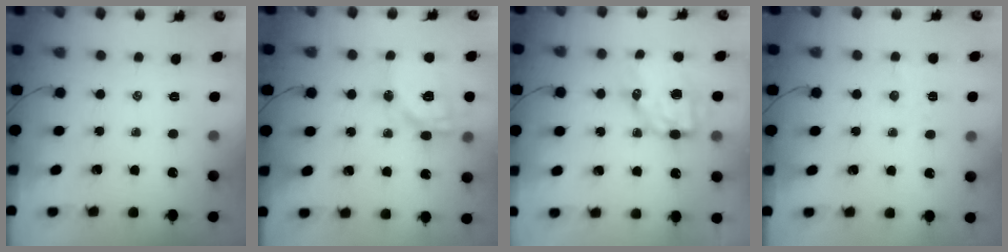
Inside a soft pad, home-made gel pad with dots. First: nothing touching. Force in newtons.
{"total": 15.4, "press": 15.3, "slide": 2.2}
{"total": 8.7, "press": 8.5, "slide": 1.8}
{"total": 4.7, "press": 4.5, "slide": 1.3}